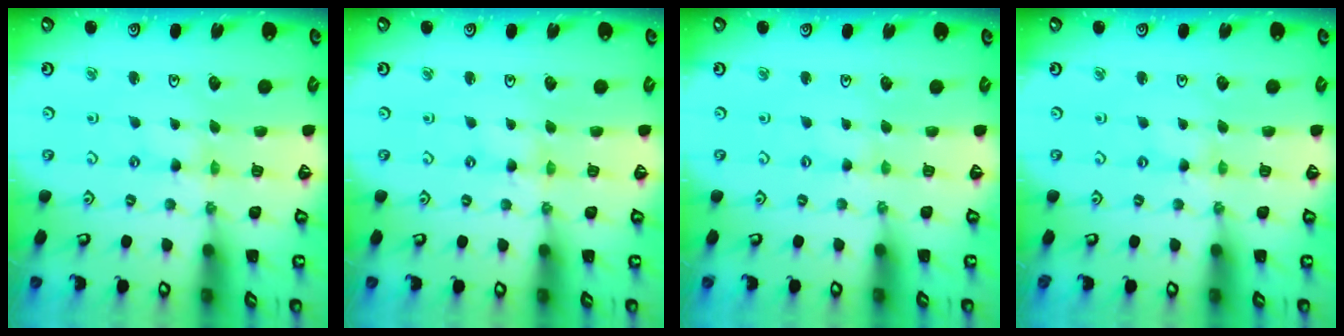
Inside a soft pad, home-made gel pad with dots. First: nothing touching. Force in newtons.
{"total": 0.0}
{"total": 0.8, "press": 0.8, "slide": 0.2}
{"total": 0.0}